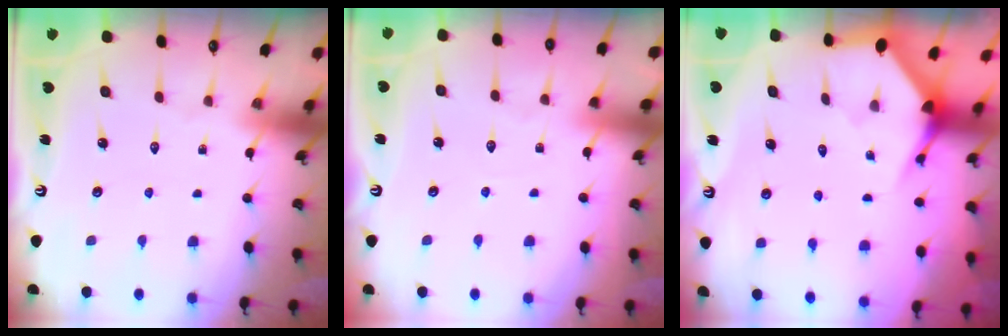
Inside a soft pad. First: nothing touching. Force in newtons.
{"total": 2.7, "press": 2.7, "slide": 0.3}
{"total": 3.6, "press": 3.6, "slide": 0.1}